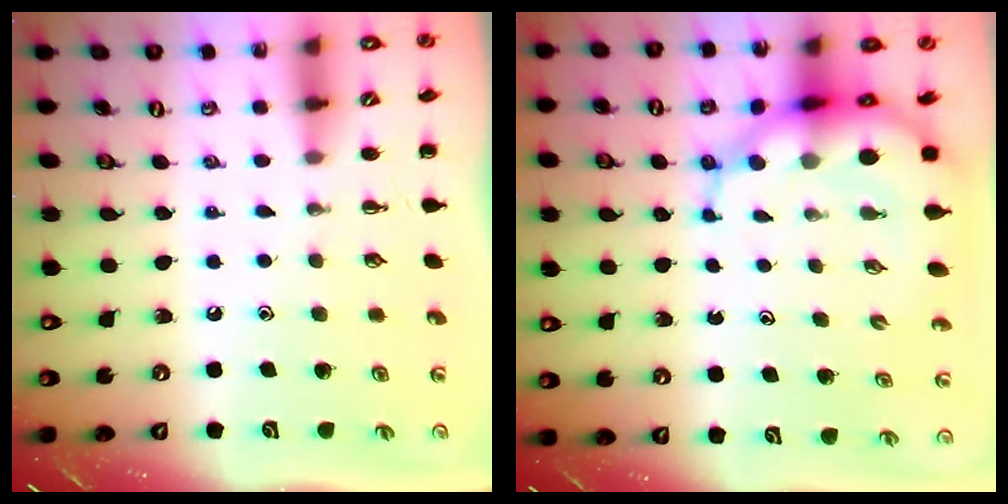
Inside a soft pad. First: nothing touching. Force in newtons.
{"total": 10.1, "press": 9.7, "slide": 2.9}